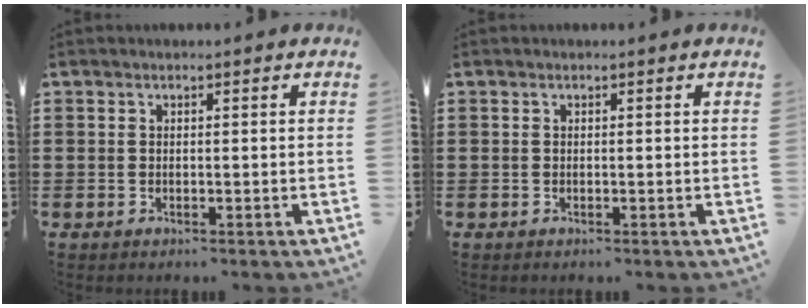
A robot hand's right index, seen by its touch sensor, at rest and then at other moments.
{"total": 0.0}